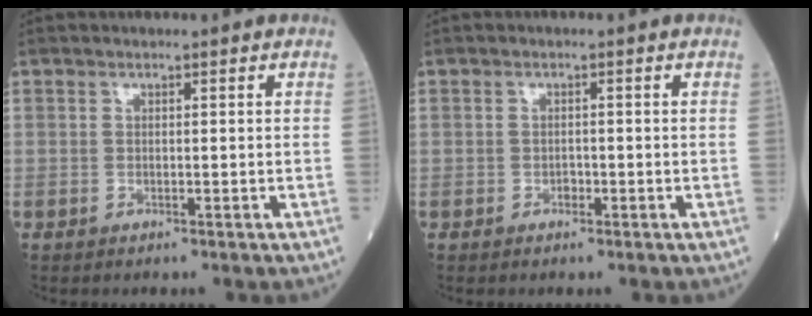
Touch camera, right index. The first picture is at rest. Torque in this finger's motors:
{"motor_torque": [0.14, -0.03, -0.02, -0.01]}